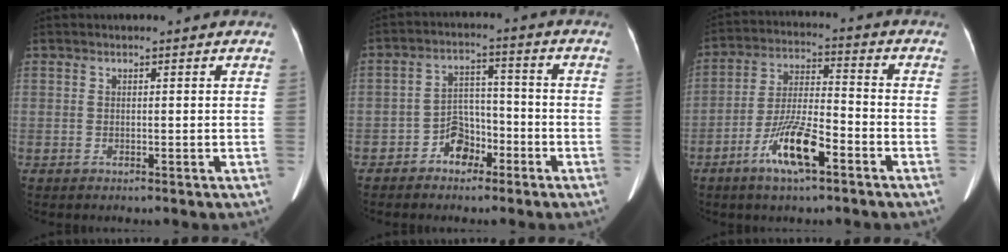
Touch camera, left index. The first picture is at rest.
{"total": 5.6, "force": [-3.3, 3.6, 2.7], "torque": [-0.050, 0.022, -0.057]}
{"total": 10.5, "force": [-5.6, 2.2, 8.6], "torque": [-0.175, -0.002, -0.103]}